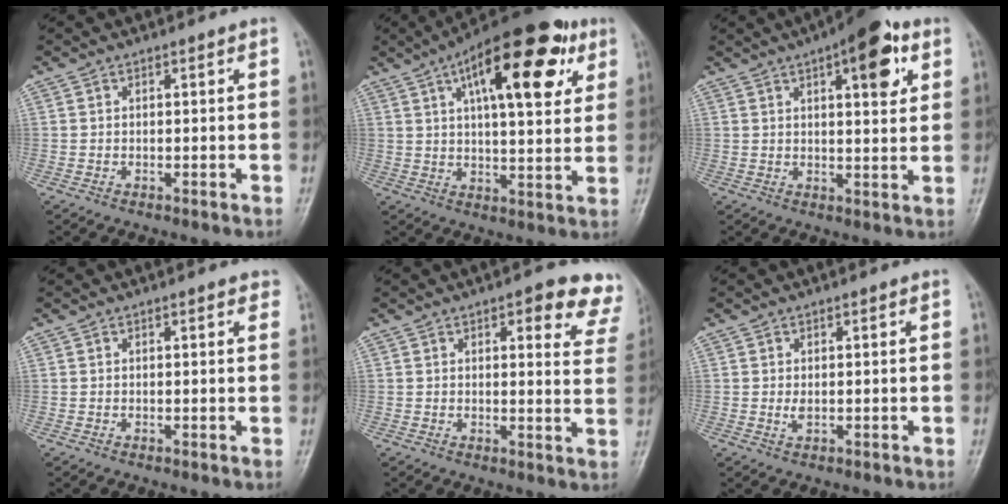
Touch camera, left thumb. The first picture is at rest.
{"total": 21.5, "force": [9.2, 8.3, 17.5], "torque": [-0.234, -0.005, 0.132]}
{"total": 11.4, "force": [5.1, 4.2, 9.3], "torque": [-0.099, -0.012, 0.062]}
{"total": 1.5, "force": [1.0, 0.6, 1.0], "torque": [-0.005, 0.000, 0.008]}
{"total": 11.1, "force": [7.5, 4.1, 7.1], "torque": [-0.038, -0.030, 0.067]}
{"total": 1.3, "force": [0.2, 0.7, 1.1], "torque": [-0.018, -0.003, 0.005]}